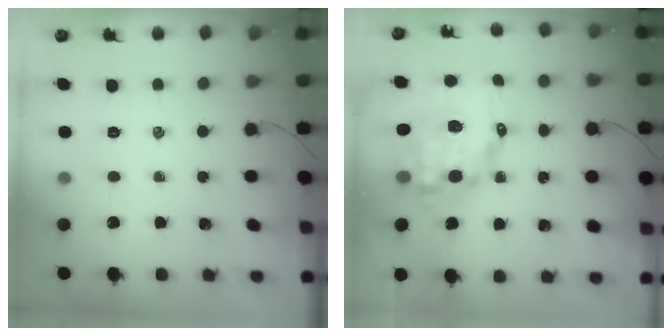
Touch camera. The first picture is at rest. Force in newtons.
{"total": 11.9, "press": 11.6, "slide": 2.7}